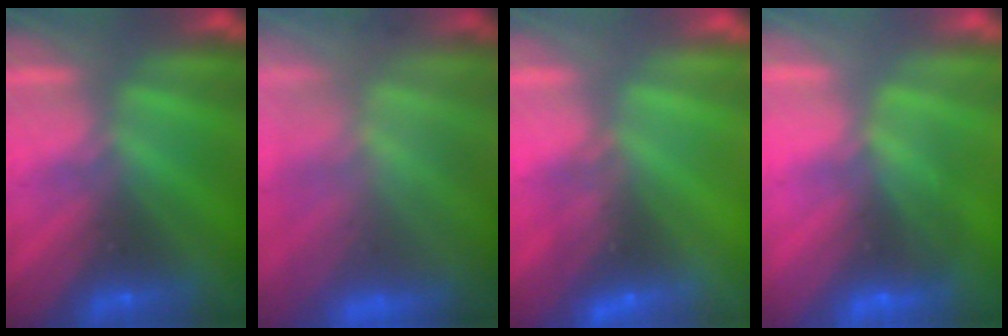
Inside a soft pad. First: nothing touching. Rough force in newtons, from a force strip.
{"total": 7.5}
{"total": 2.3}
{"total": 2.6}